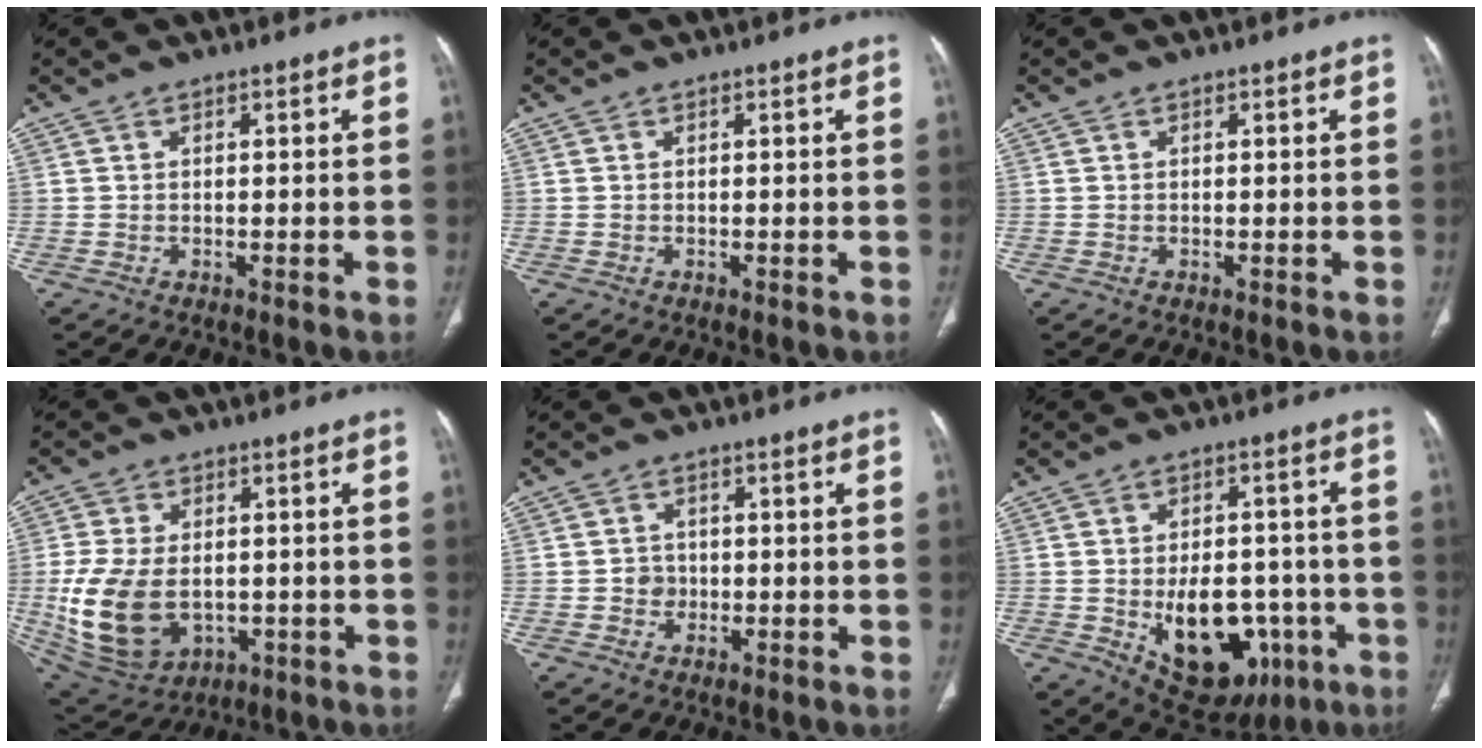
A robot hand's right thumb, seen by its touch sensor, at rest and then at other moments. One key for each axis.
{"total": 0.0}
{"total": 0.0}
{"total": 16.6, "fx": -2.1, "fy": 11.0, "fz": 12.2, "tx": -0.241, "ty": -0.007, "tz": -0.009}
{"total": 2.8, "fx": -0.4, "fy": 2.6, "fz": 1.0, "tx": 0.001, "ty": 0.007, "tz": -0.009}
{"total": 17.6, "fx": -5.3, "fy": 10.9, "fz": 12.8, "tx": -0.149, "ty": 0.019, "tz": -0.051}